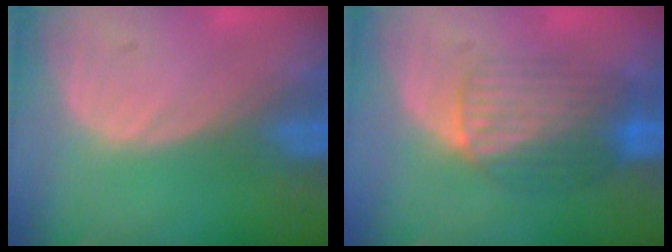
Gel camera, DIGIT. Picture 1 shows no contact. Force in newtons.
{"total": 6.3, "press": 6.2, "slide": 1.1}